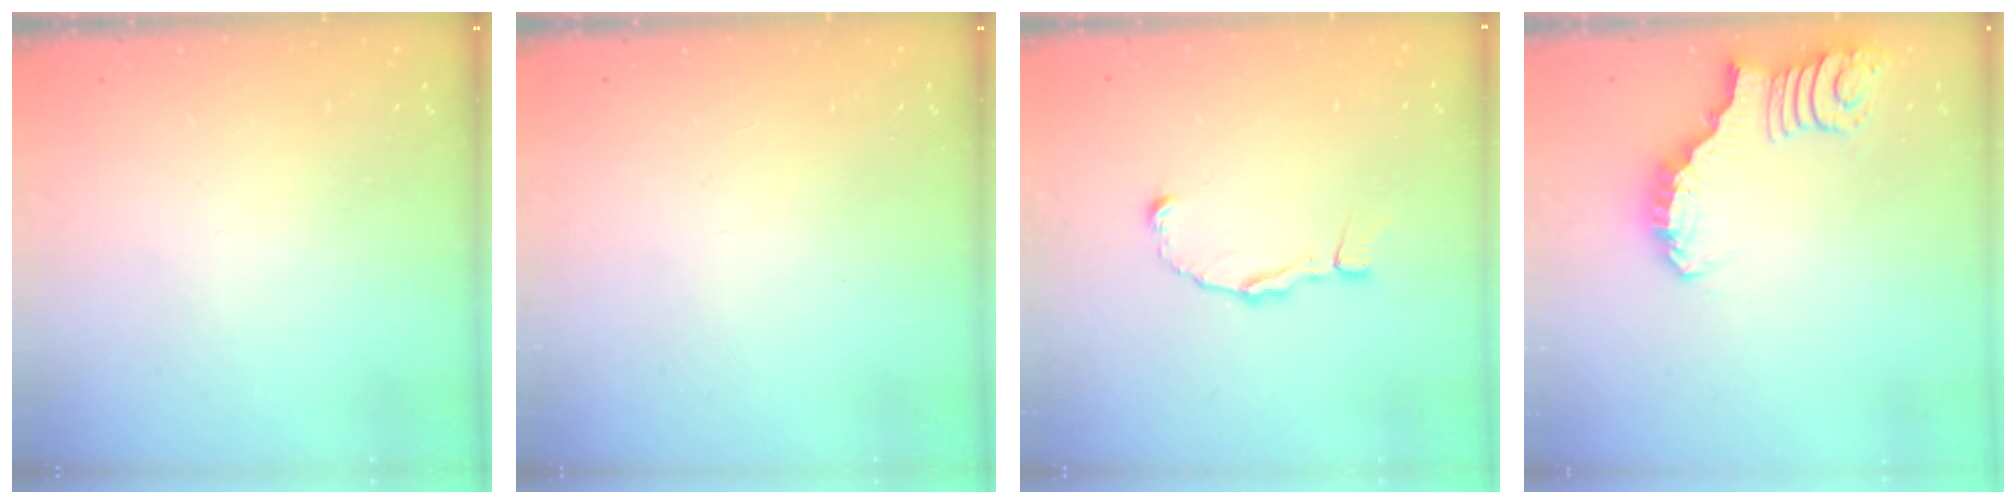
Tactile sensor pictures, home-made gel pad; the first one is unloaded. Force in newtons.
{"total": 0.0}
{"total": 3.0, "press": 3.0, "slide": 0.1}
{"total": 2.9, "press": 2.9, "slide": 0.1}